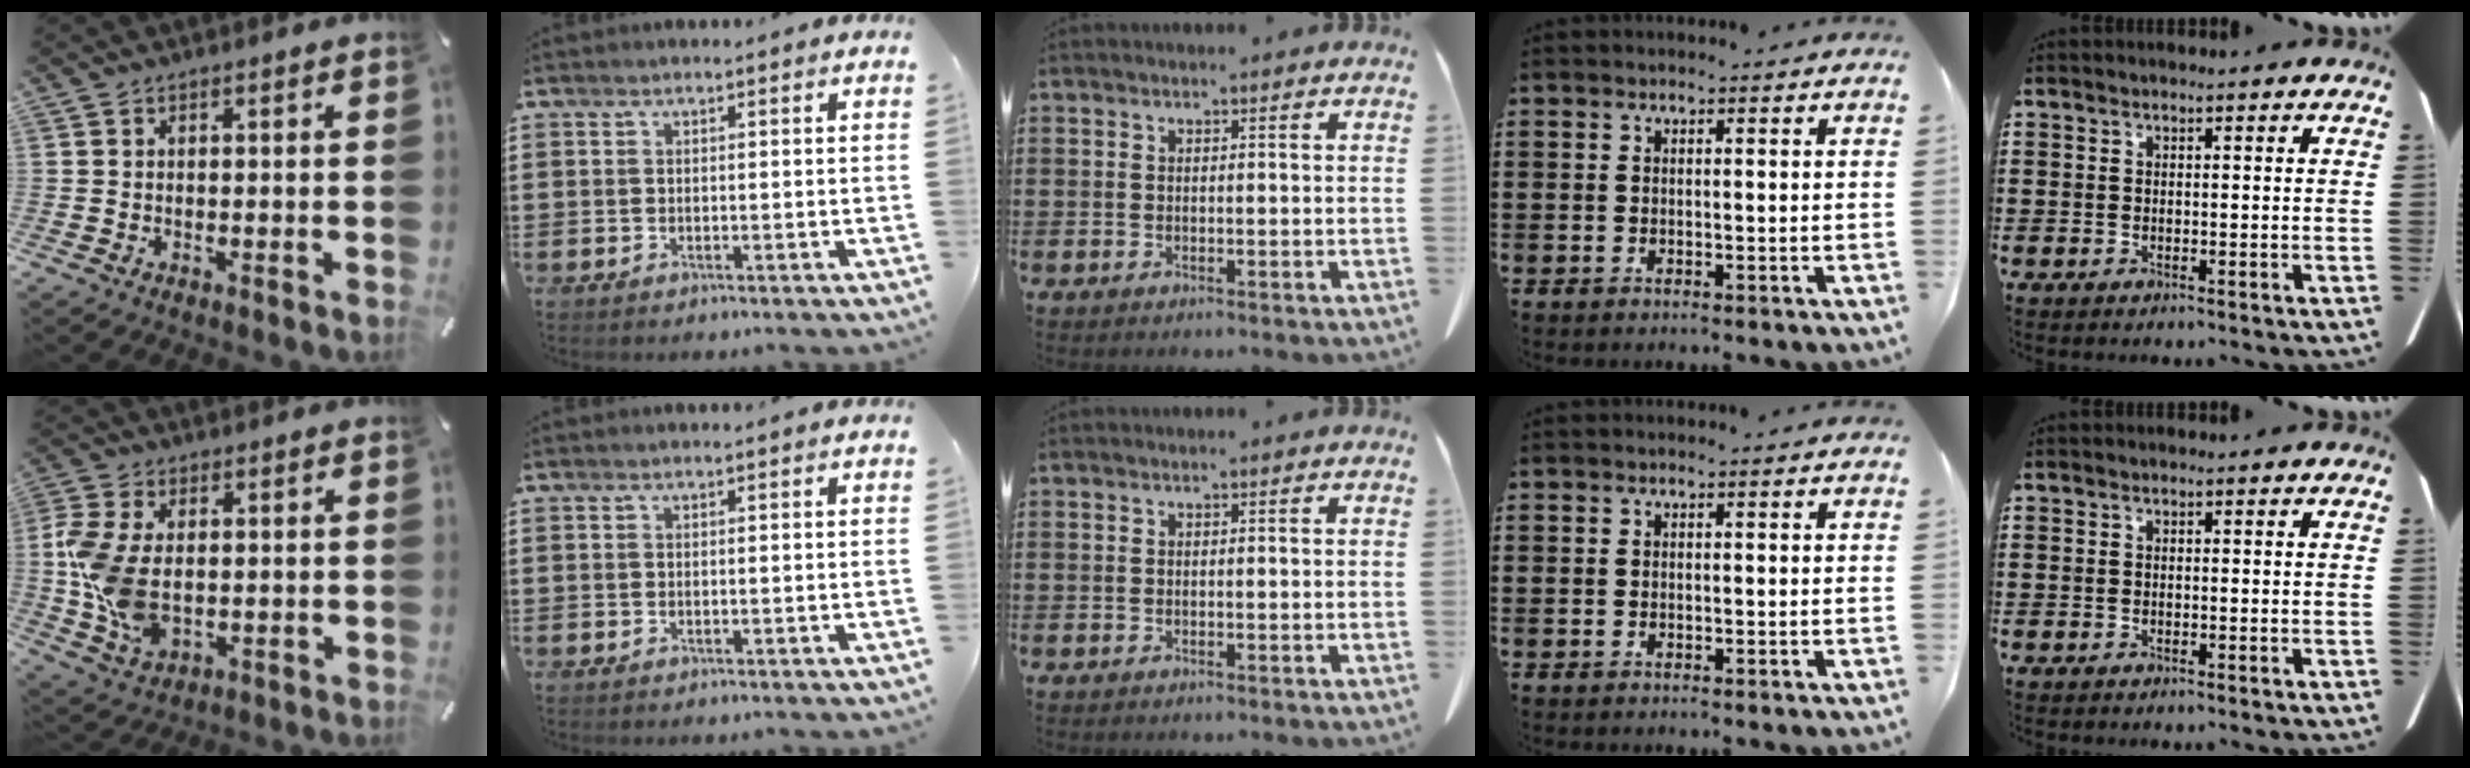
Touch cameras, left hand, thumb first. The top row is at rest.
{"thumb": {"total": 11.3, "force": [-0.2, 7.6, 8.3], "torque": [-0.200, 0.001, -0.002]}}